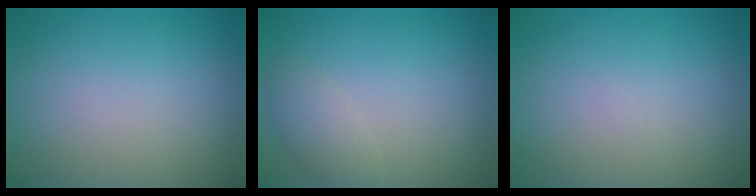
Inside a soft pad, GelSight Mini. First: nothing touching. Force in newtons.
{"total": 1.9, "press": 1.9, "slide": 0.2}
{"total": 0.0}